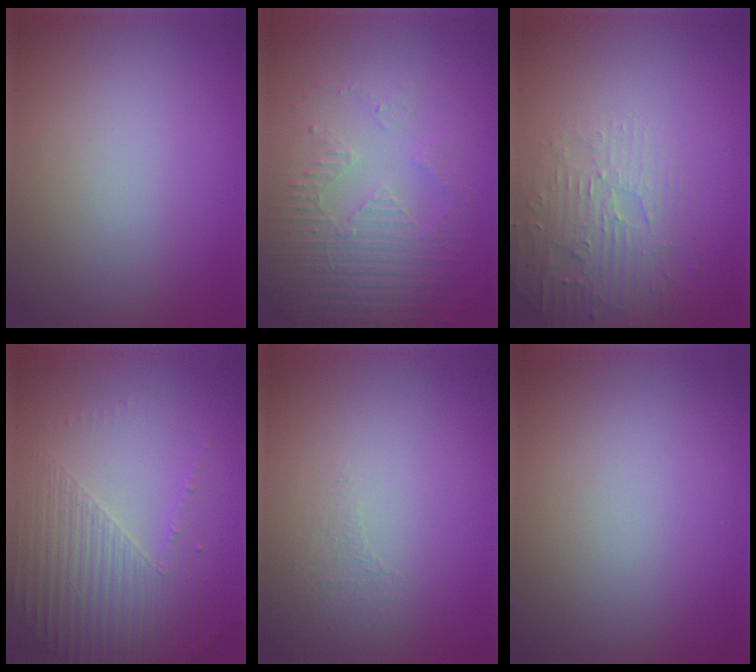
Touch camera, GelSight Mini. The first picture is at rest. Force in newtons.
{"total": 5.4, "press": 3.6, "slide": 4.0}
{"total": 3.7, "press": 3.6, "slide": 0.7}
{"total": 4.4, "press": 3.1, "slide": 3.2}
{"total": 0.8, "press": 0.4, "slide": 0.7}
{"total": 0.0}